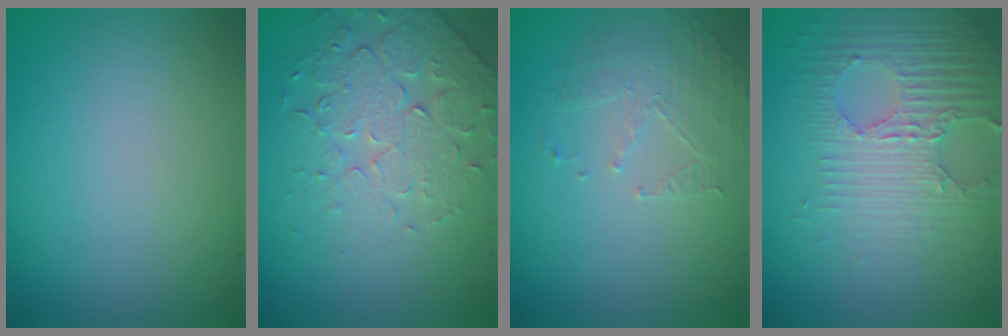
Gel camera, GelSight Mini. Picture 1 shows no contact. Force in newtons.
{"total": 4.8, "press": 3.7, "slide": 3.0}
{"total": 1.8, "press": 1.1, "slide": 1.4}
{"total": 3.5, "press": 3.4, "slide": 1.1}